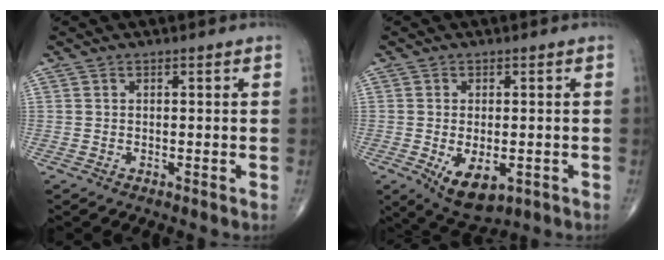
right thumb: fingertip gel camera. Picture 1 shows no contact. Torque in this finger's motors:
{"motor_torque": [-0.08, 0.44, 0.02, -0.21, 0.21]}